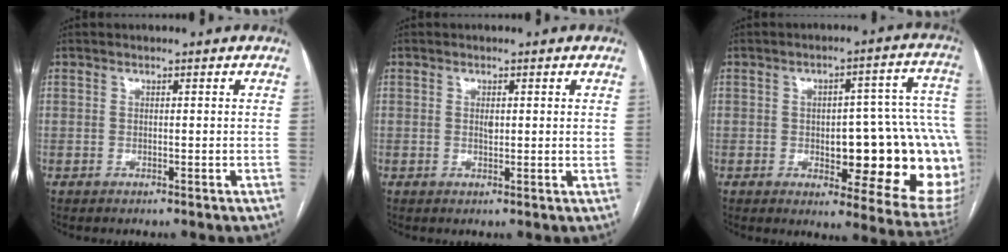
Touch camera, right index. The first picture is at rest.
{"total": 1.7, "force": [0.5, 0.6, 1.5], "torque": [-0.023, 0.000, 0.009]}
{"total": 23.2, "force": [-3.3, 6.8, 22.0], "torque": [-0.179, 0.034, -0.015]}